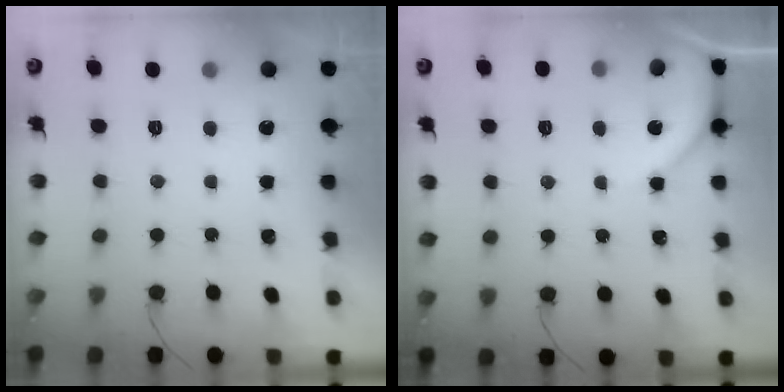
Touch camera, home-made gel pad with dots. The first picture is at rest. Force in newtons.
{"total": 4.4, "press": 4.4, "slide": 0.6}